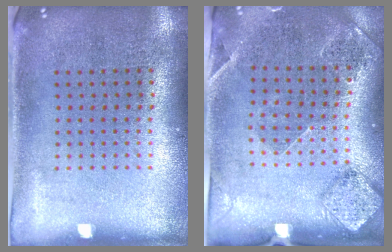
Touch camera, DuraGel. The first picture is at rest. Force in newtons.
{"total": 1.5, "press": 1.4, "slide": 0.4}